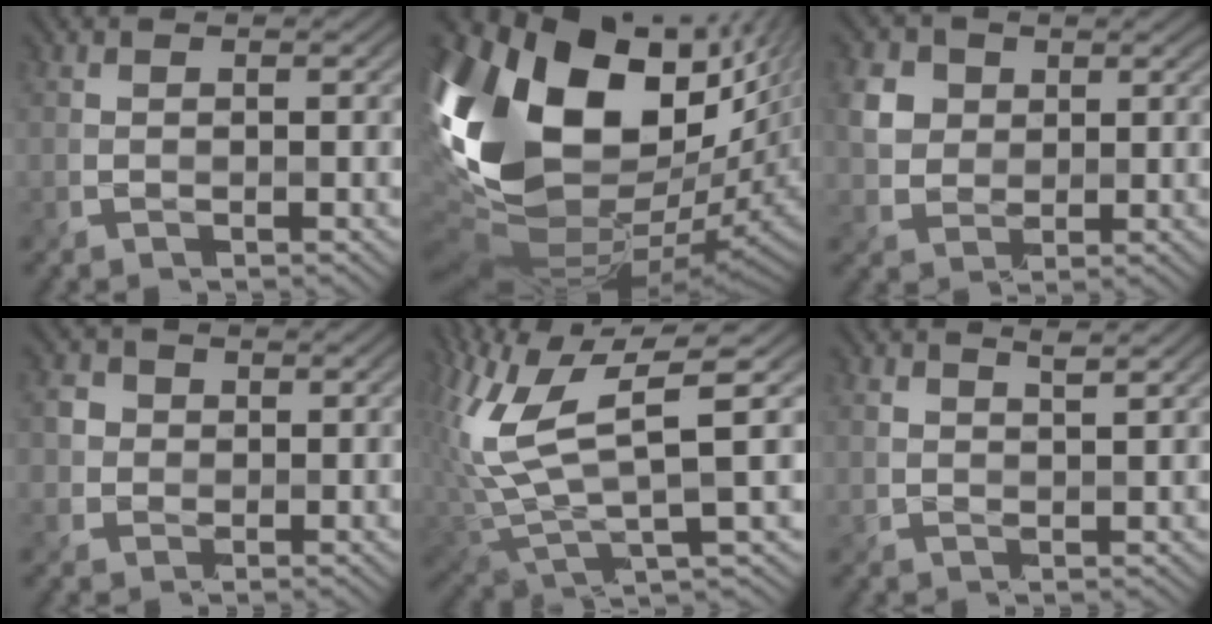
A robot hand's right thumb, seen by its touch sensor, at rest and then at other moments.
{"total": 21.3, "force": [3.7, 12.7, 16.7], "torque": [-0.371, -0.030, 0.092]}
{"total": 4.5, "force": [1.7, 3.8, 1.6], "torque": [-0.055, 0.002, 0.031]}
{"total": 2.6, "force": [0.3, 2.5, 0.5], "torque": [-0.021, -0.001, 0.003]}
{"total": 12.2, "force": [3.4, 4.2, 11.0], "torque": [-0.247, 0.003, 0.072]}
{"total": 1.7, "force": [1.5, 0.3, 0.8], "torque": [-0.017, 0.001, 0.032]}